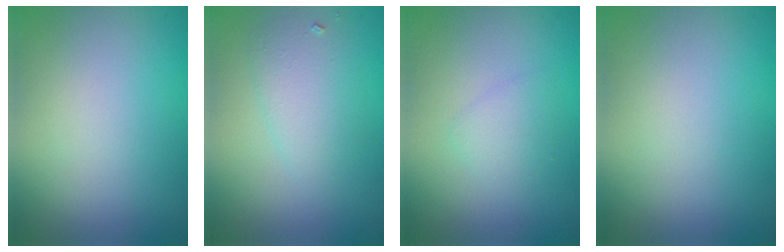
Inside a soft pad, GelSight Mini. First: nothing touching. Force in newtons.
{"total": 2.3, "press": 2.3, "slide": 0.2}
{"total": 1.4, "press": 1.4, "slide": 0.0}
{"total": 0.0}